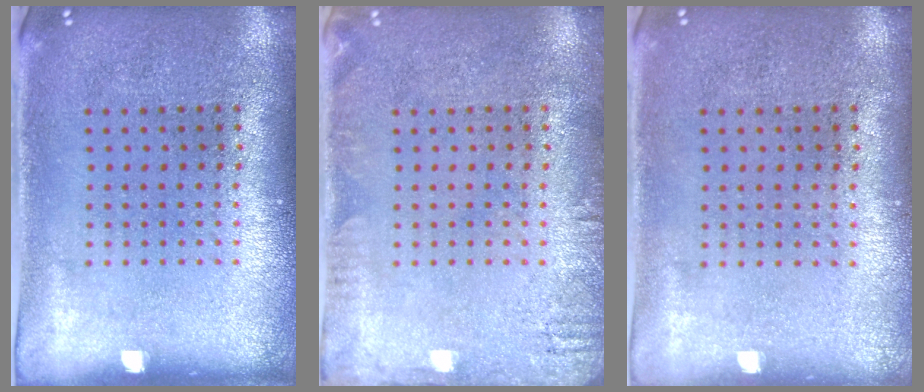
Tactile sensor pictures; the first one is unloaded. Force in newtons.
{"total": 1.7, "press": 1.7, "slide": 0.2}
{"total": 0.0}